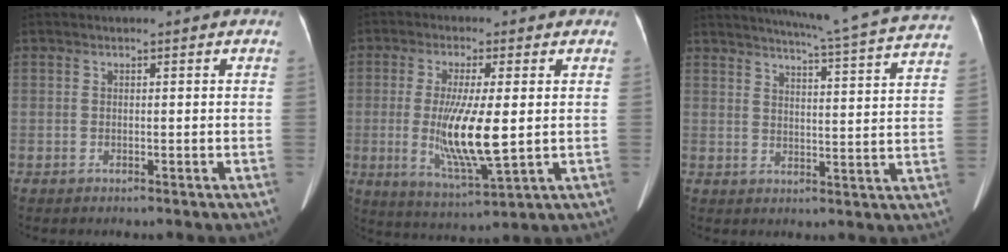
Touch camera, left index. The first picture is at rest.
{"total": 10.8, "force": [-0.4, 1.5, 10.7], "torque": [-0.213, -0.025, -0.004]}
{"total": 20.9, "force": [19.4, -0.9, 7.8], "torque": [-0.124, -0.056, 0.229]}